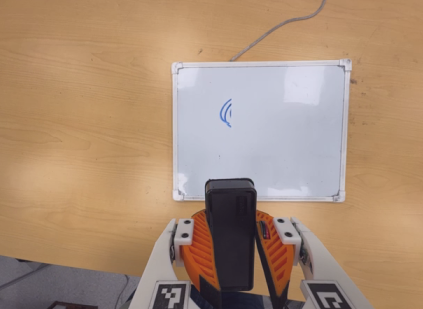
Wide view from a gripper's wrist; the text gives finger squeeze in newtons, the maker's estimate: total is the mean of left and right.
{"total": 14.0, "left": 12.5, "right": 15.5}